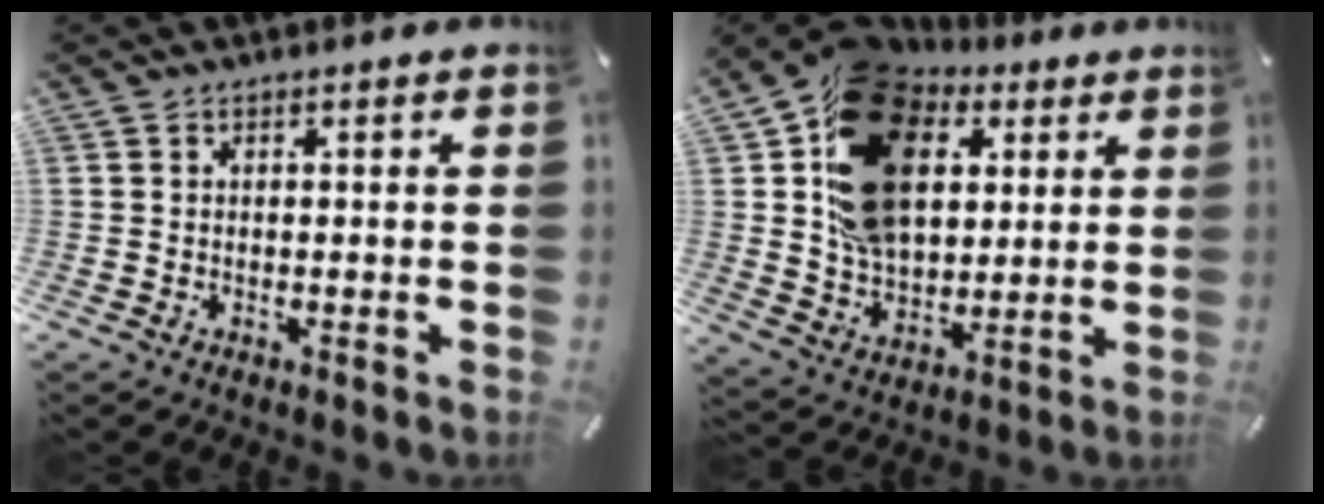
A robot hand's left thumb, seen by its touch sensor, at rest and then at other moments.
{"total": 21.2, "force": [7.0, 15.1, 13.0], "torque": [-0.239, -0.014, 0.130]}